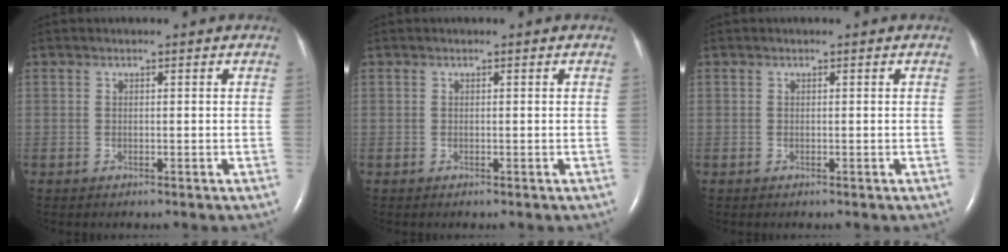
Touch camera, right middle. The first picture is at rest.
{"total": 0.0}
{"total": 0.0}